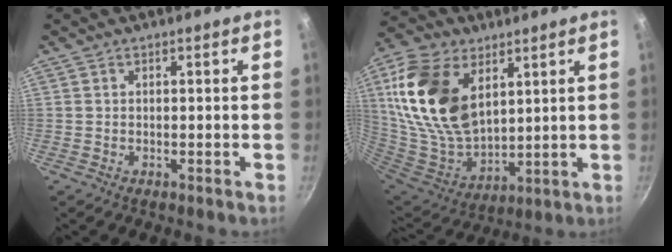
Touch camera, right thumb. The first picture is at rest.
{"total": 21.8, "force": [7.9, 13.4, 15.2], "torque": [-0.280, -0.036, 0.161]}